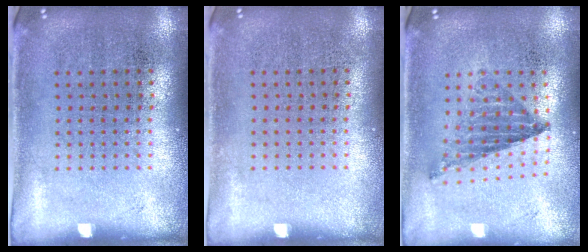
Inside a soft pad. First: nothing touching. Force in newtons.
{"total": 0.0}
{"total": 0.7, "press": 0.7, "slide": 0.1}